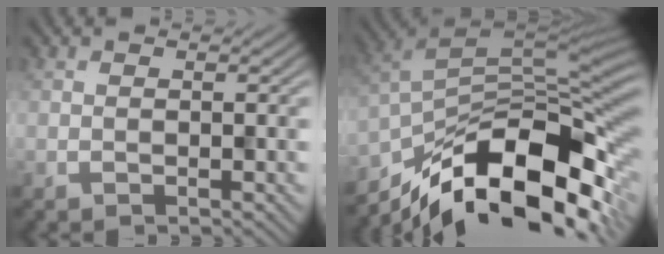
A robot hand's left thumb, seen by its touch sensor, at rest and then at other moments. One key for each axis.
{"total": 16.1, "fx": -9.4, "fy": 6.4, "fz": 11.4, "tx": -0.214, "ty": -0.007, "tz": -0.169}